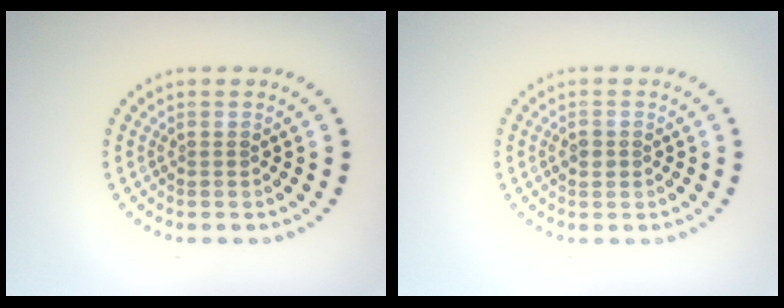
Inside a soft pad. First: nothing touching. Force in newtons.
{"total": 1.4, "press": 1.3, "slide": 0.2}